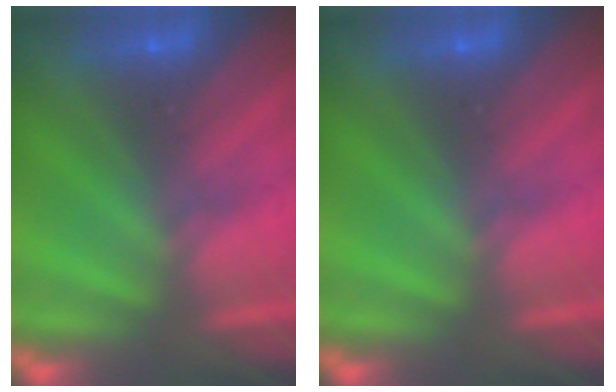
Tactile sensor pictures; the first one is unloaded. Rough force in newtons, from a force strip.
{"total": 0.0}